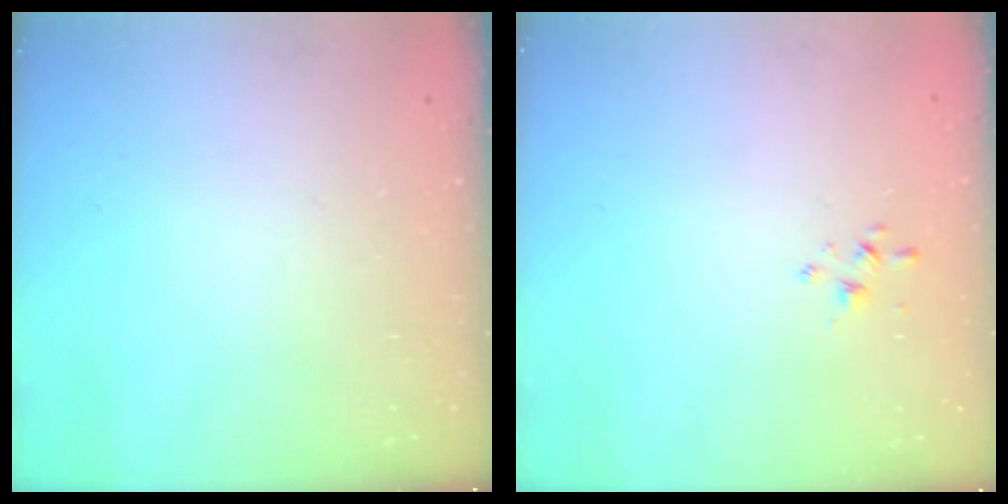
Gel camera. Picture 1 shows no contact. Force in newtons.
{"total": 1.7, "press": 1.7, "slide": 0.4}